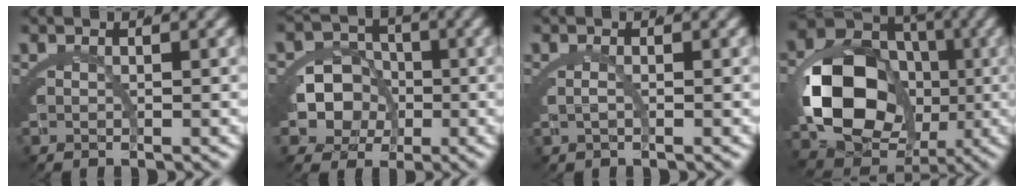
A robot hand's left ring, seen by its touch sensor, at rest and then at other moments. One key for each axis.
{"total": 9.7, "fx": -2.3, "fy": 8.5, "fz": 4.0, "tx": -0.078, "ty": -0.034, "tz": -0.041}
{"total": 0.8, "fx": -0.2, "fy": 0.4, "fz": 0.6, "tx": -0.020, "ty": -0.002, "tz": -0.004}
{"total": 15.2, "fx": -0.9, "fy": 11.7, "fz": 9.7, "tx": -0.175, "ty": -0.020, "tz": -0.019}